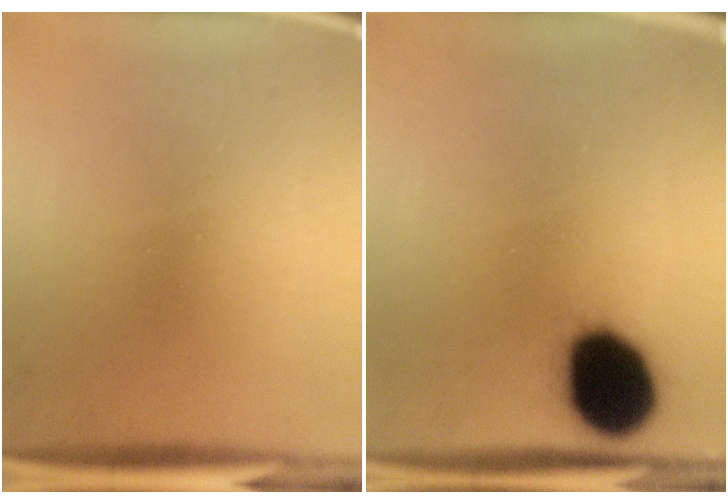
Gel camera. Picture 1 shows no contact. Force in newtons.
{"total": 18.4}